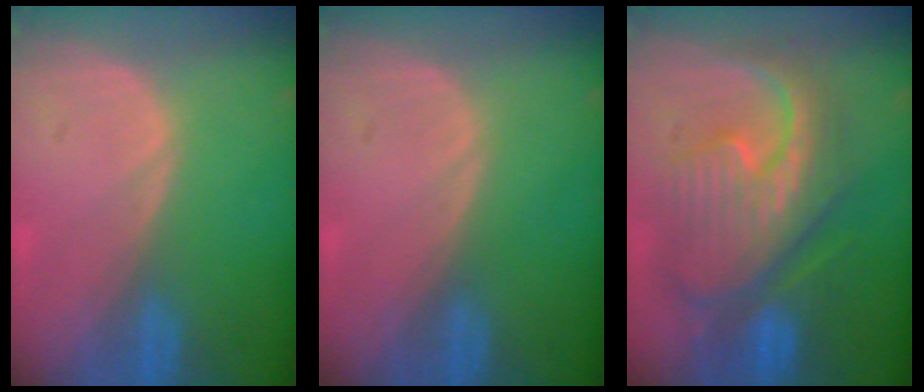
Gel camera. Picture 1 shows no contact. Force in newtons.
{"total": 0.0}
{"total": 12.4, "press": 12.3, "slide": 1.4}